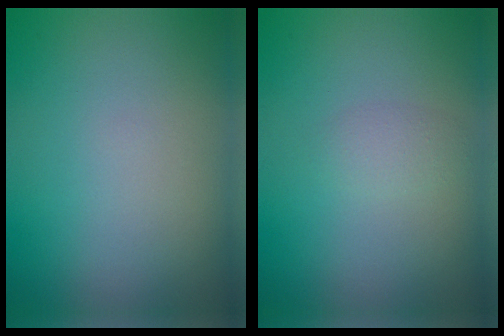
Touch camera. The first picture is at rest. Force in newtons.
{"total": 1.2, "press": 1.2, "slide": 0.0}